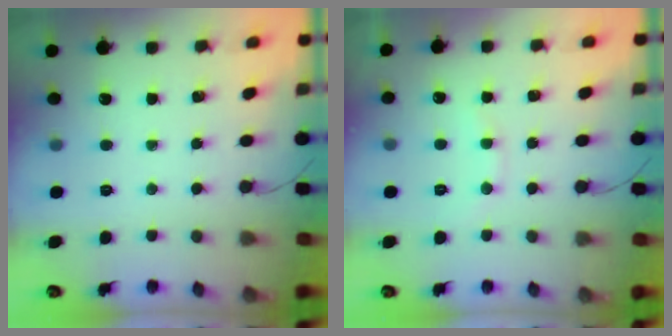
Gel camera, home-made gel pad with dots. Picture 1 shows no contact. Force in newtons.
{"total": 7.5, "press": 7.4, "slide": 1.5}